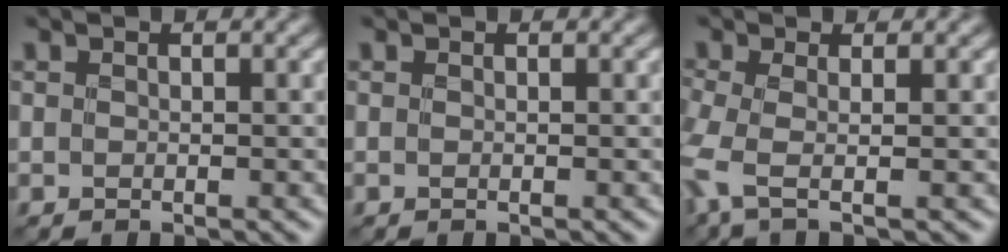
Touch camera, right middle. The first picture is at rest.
{"total": 0.0}
{"total": 3.6, "force": [-1.0, 1.1, 3.3], "torque": [-0.086, -0.012, -0.030]}